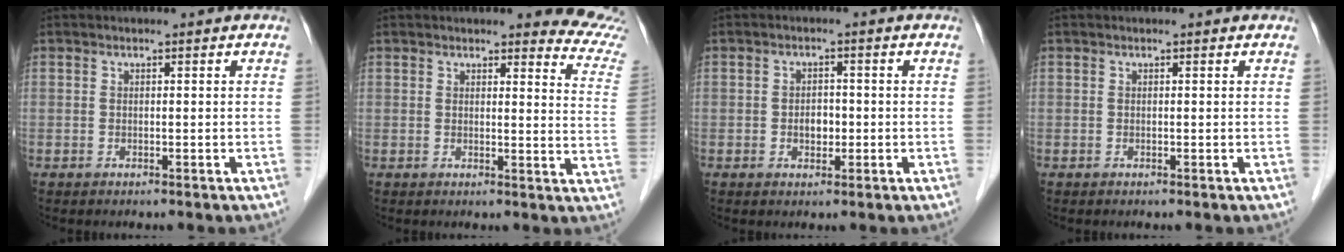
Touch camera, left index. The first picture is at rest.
{"total": 8.3, "force": [8.2, 0.3, 1.3], "torque": [0.005, -0.070, 0.057]}
{"total": 2.4, "force": [-0.5, 1.7, 1.7], "torque": [-0.025, 0.006, -0.005]}
{"total": 0.0}